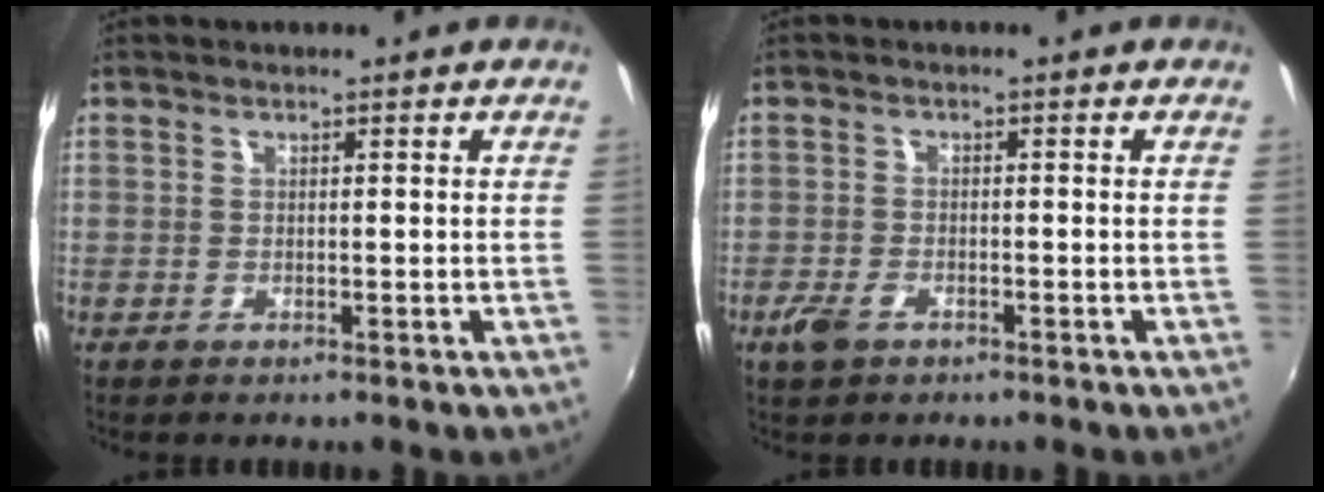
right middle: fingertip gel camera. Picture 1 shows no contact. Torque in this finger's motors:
{"motor_torque": [0.38, -0.38, 0.15, 0.06]}